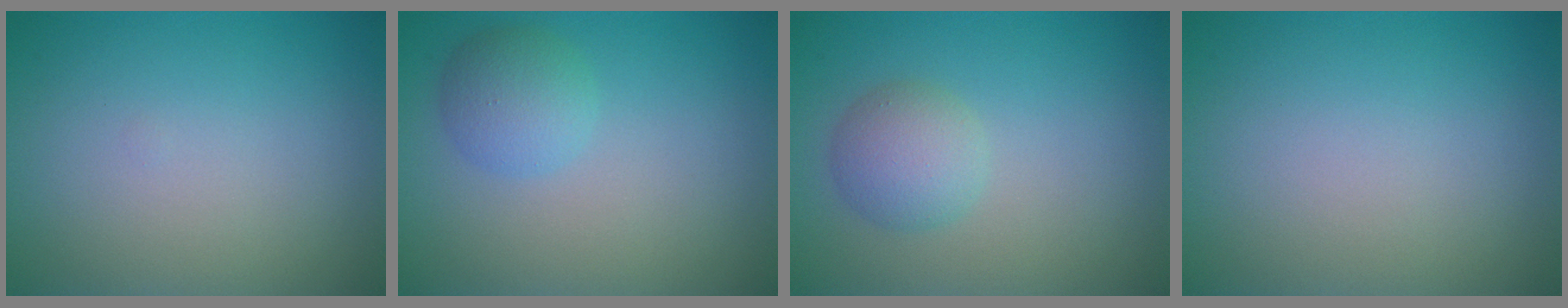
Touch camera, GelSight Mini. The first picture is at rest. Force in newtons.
{"total": 2.8, "press": 2.8, "slide": 0.1}
{"total": 2.9, "press": 2.9, "slide": 0.0}
{"total": 0.0}